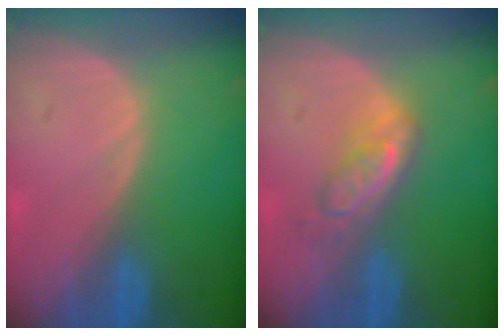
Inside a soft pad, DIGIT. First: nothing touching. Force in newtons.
{"total": 5.0, "press": 4.6, "slide": 2.0}